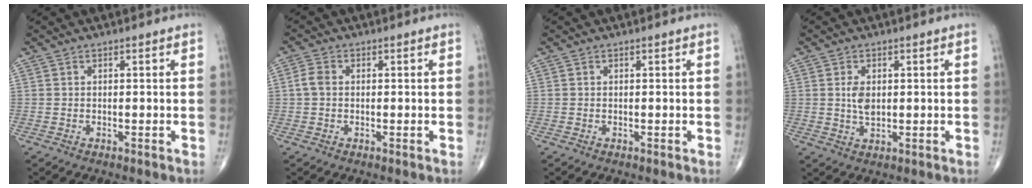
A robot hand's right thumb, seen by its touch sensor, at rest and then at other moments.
{"total": 2.6, "force": [0.1, 1.9, 1.8], "torque": [-0.038, 0.007, -0.003]}
{"total": 0.0}
{"total": 3.5, "force": [0.6, 2.1, 2.8], "torque": [-0.047, -0.006, 0.012]}